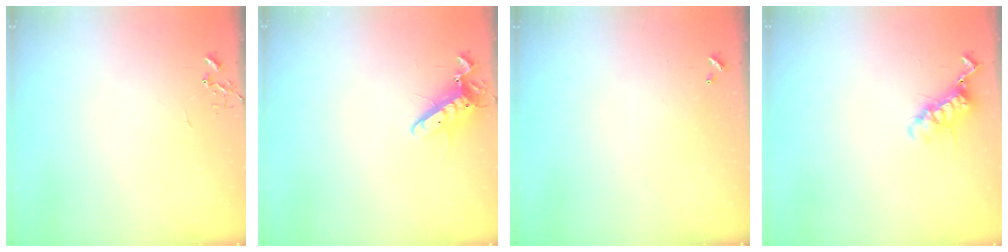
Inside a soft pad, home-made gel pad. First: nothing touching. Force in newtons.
{"total": 11.2, "press": 11.1, "slide": 1.4}
{"total": 0.0}
{"total": 11.9, "press": 11.8, "slide": 0.9}